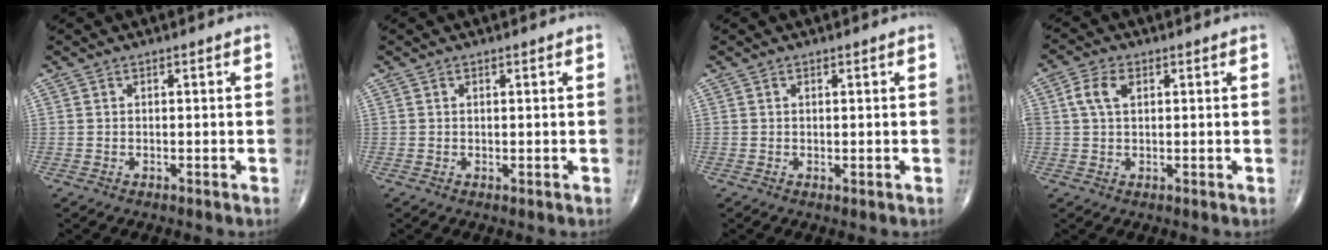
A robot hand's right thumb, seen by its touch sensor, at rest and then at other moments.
{"total": 0.0}
{"total": 0.5, "force": [0.2, 0.2, 0.4], "torque": [-0.006, -0.001, 0.005]}
{"total": 4.5, "force": [1.3, 2.7, 3.4], "torque": [-0.078, 0.010, 0.022]}